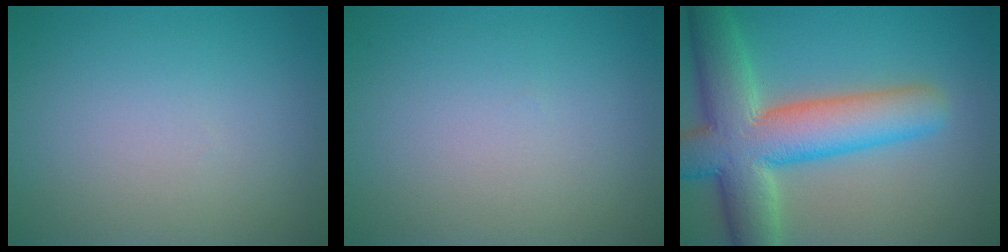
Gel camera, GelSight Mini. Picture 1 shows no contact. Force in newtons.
{"total": 0.0}
{"total": 10.7, "press": 10.7, "slide": 0.5}